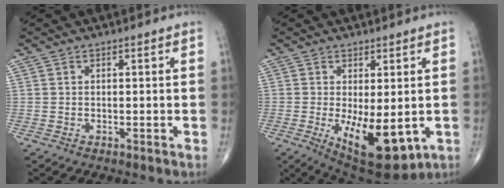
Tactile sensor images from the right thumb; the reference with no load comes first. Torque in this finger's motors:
{"motor_torque": [-0.16, 0.93, 0.30, -0.20, 0.35]}